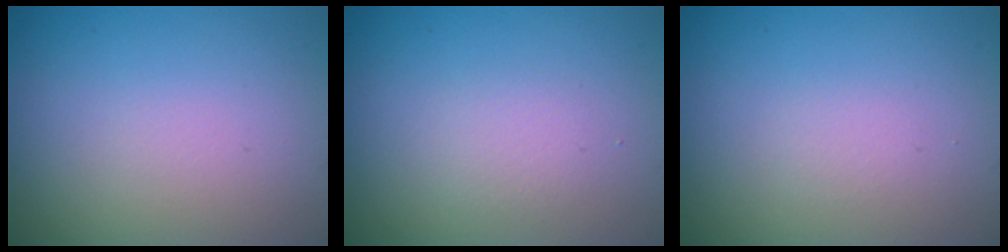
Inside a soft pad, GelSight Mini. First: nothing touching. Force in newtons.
{"total": 1.3, "press": 1.3, "slide": 0.1}
{"total": 0.6, "press": 0.6, "slide": 0.0}